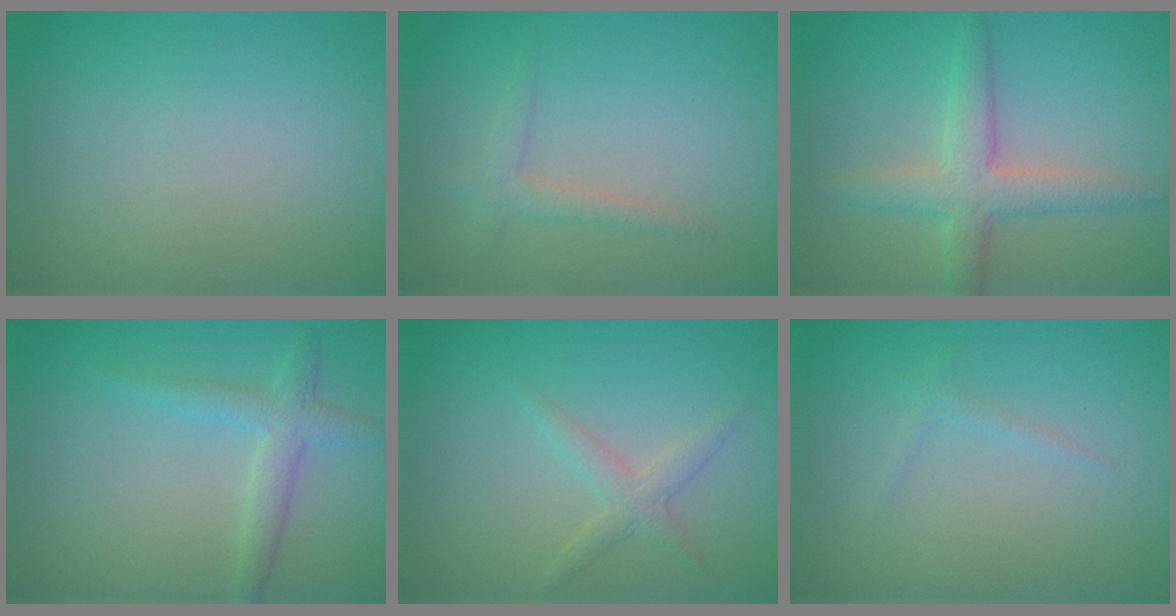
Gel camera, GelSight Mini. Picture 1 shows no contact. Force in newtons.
{"total": 1.6, "press": 1.5, "slide": 0.1}
{"total": 3.9, "press": 3.9, "slide": 0.1}
{"total": 1.8, "press": 1.8, "slide": 0.1}
{"total": 1.7, "press": 1.7, "slide": 0.1}
{"total": 0.8, "press": 0.8, "slide": 0.0}